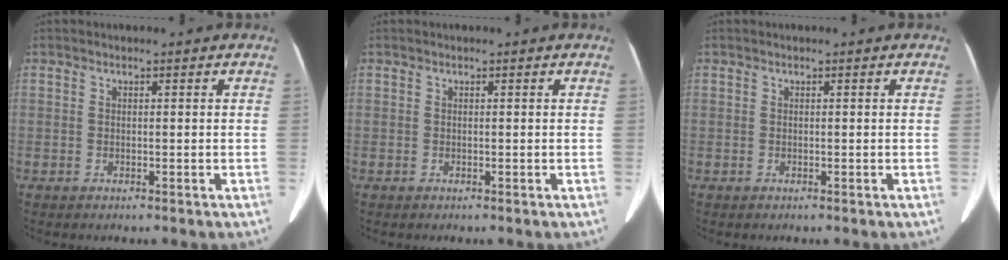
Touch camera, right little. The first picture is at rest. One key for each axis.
{"total": 0.0}
{"total": 0.0}